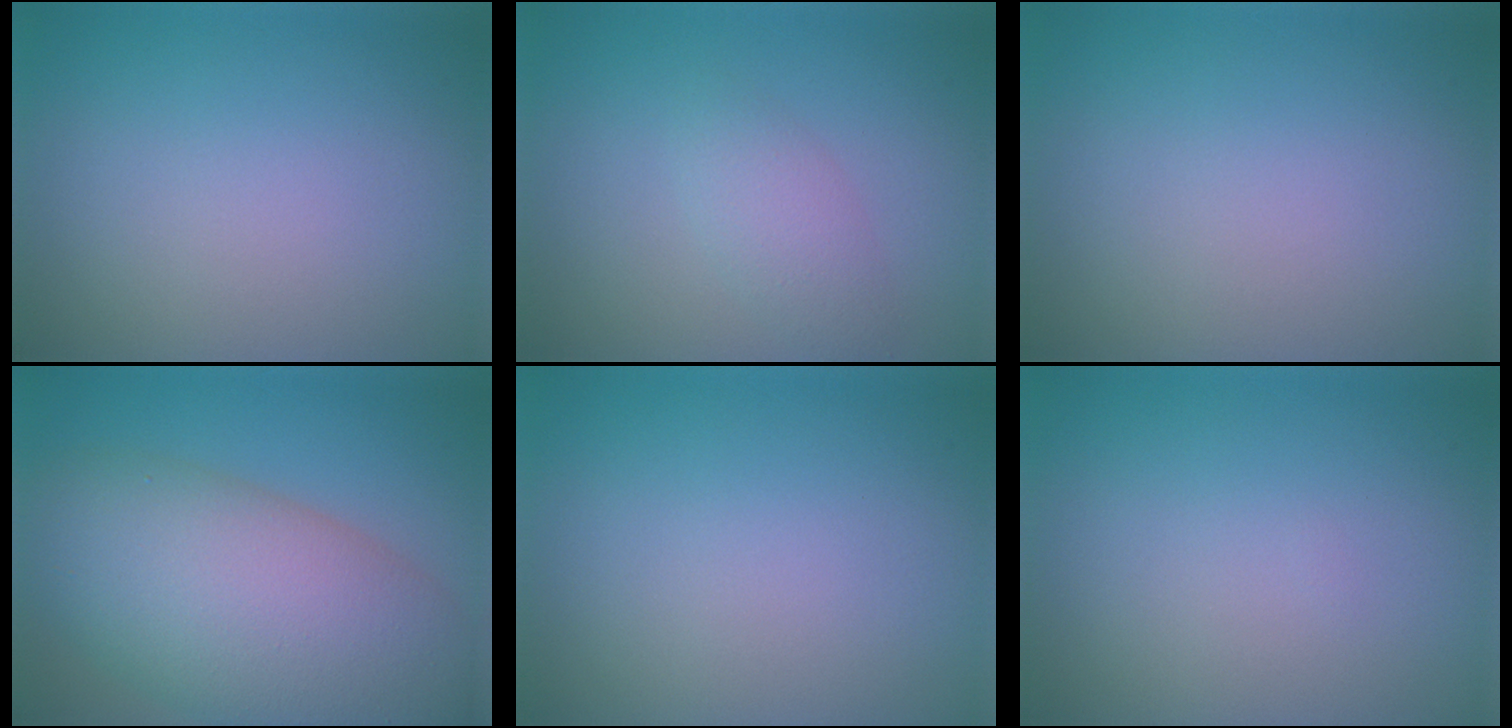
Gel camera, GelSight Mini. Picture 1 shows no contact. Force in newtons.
{"total": 2.1, "press": 2.1, "slide": 0.1}
{"total": 0.0}
{"total": 12.1, "press": 12.1, "slide": 0.6}
{"total": 0.0}
{"total": 0.0}